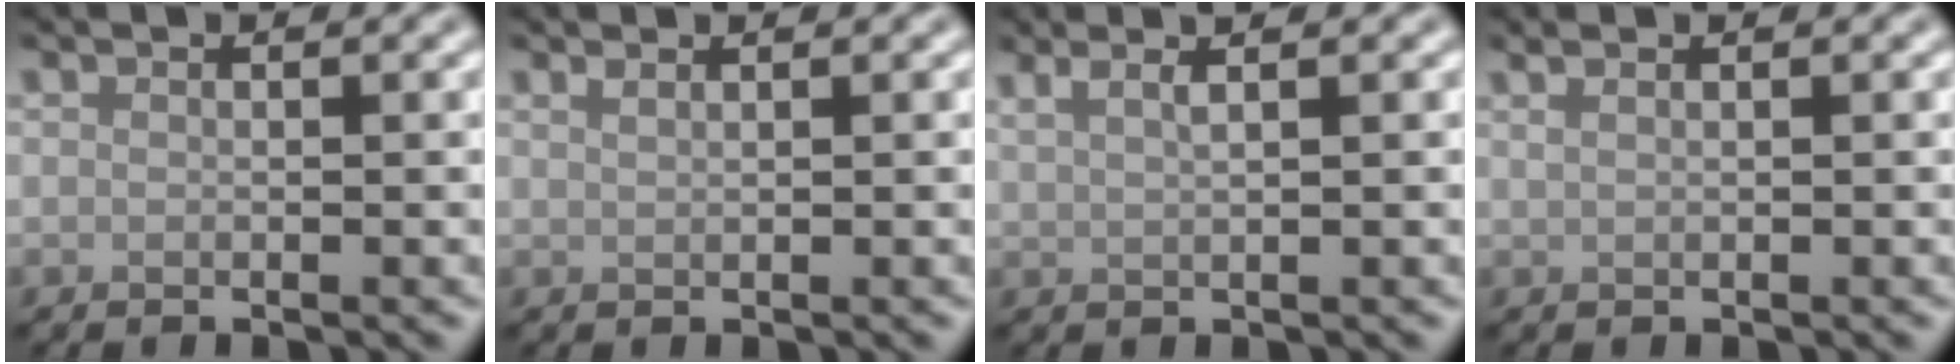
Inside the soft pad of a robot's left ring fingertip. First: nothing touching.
{"total": 0.9, "force": [0.7, 0.3, 0.4], "torque": [-0.003, -0.001, 0.009]}
{"total": 3.3, "force": [2.1, 1.2, 2.2], "torque": [-0.018, 0.011, 0.009]}
{"total": 2.0, "force": [1.2, 0.9, 1.2], "torque": [-0.014, -0.001, 0.005]}